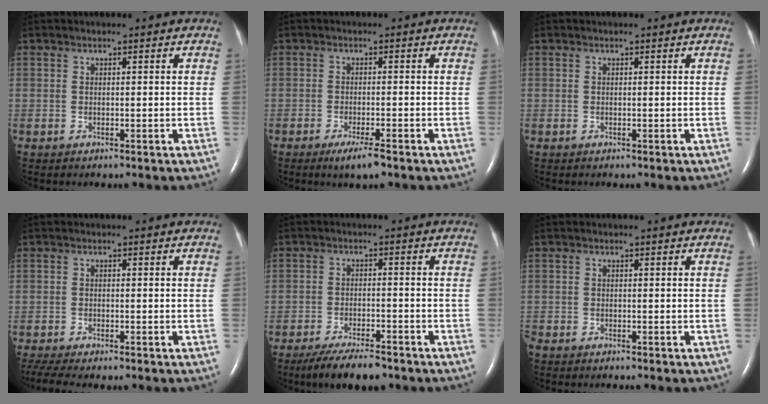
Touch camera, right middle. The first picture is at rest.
{"total": 3.6, "force": [-2.4, 0.1, 2.7], "torque": [-0.054, -0.010, -0.041]}
{"total": 0.0}
{"total": 6.1, "force": [-5.1, 0.6, 3.2], "torque": [-0.059, -0.010, -0.085]}
{"total": 7.9, "force": [-6.5, 1.6, 4.1], "torque": [-0.070, -0.018, -0.108]}
{"total": 1.4, "force": [-1.3, -0.1, 0.5], "torque": [-0.011, -0.002, -0.022]}